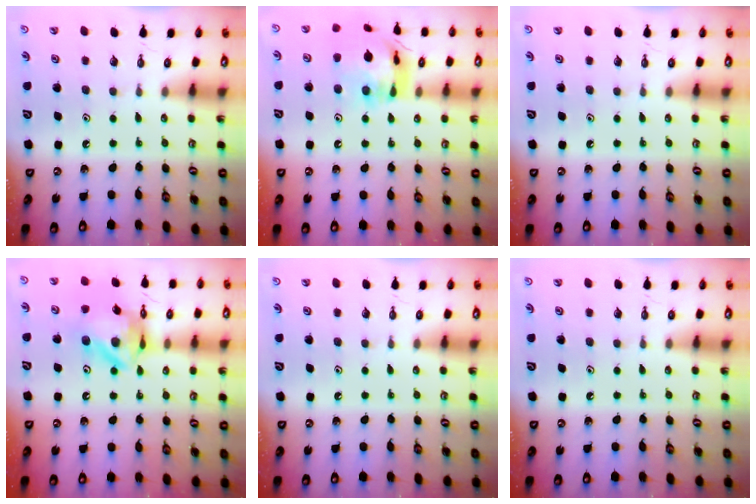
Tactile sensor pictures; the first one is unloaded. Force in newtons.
{"total": 16.3, "press": 16.2, "slide": 1.8}
{"total": 0.0}
{"total": 13.8, "press": 13.7, "slide": 1.5}
{"total": 0.0}
{"total": 0.0}